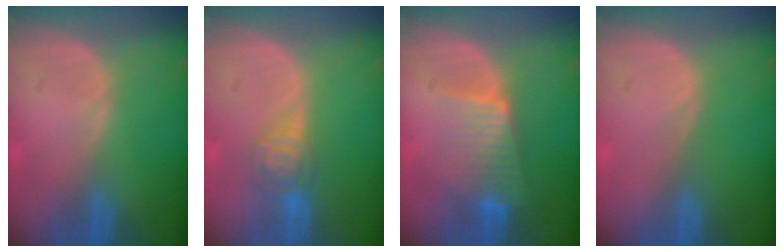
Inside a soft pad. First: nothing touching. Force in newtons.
{"total": 4.4, "press": 4.4, "slide": 0.4}
{"total": 6.6, "press": 6.2, "slide": 2.4}
{"total": 0.0}